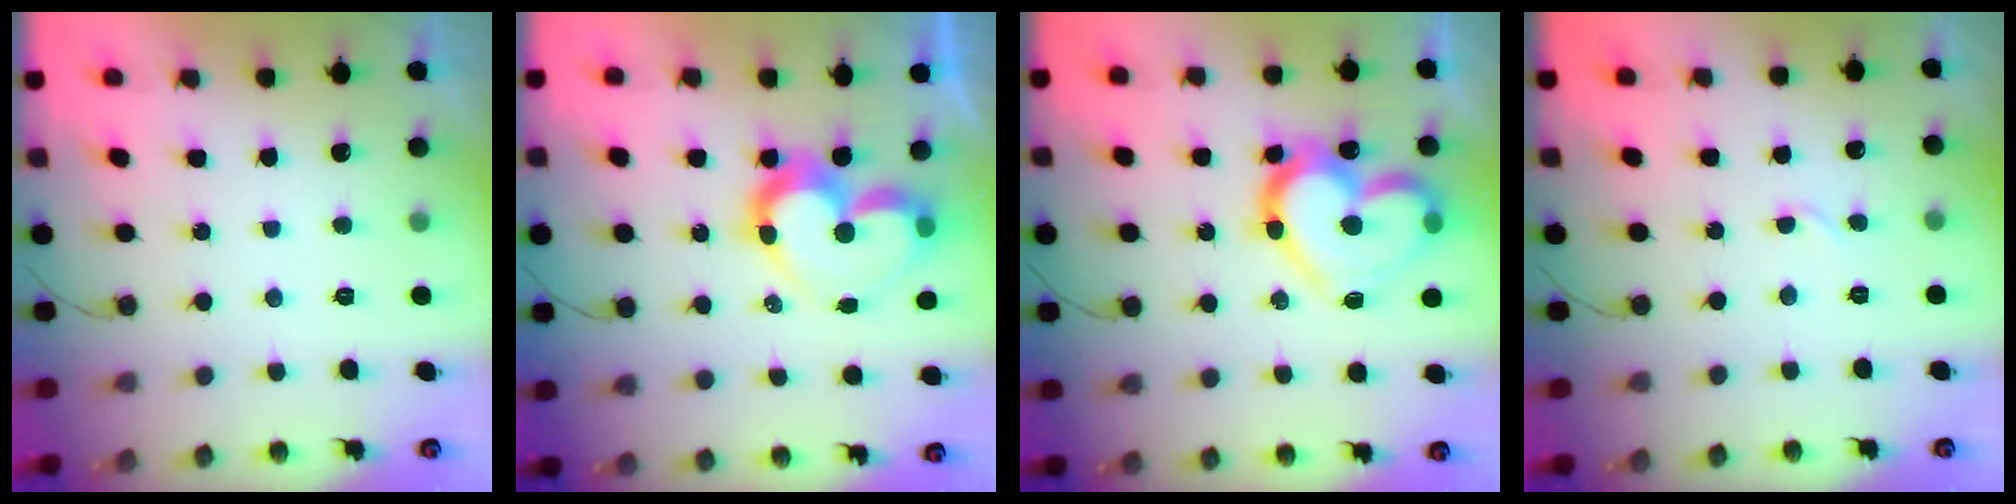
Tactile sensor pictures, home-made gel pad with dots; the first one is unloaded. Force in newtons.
{"total": 12.4, "press": 12.3, "slide": 1.1}
{"total": 19.7, "press": 19.7, "slide": 1.5}
{"total": 2.7, "press": 2.7, "slide": 0.3}